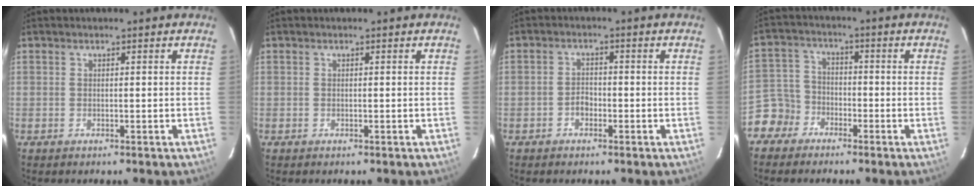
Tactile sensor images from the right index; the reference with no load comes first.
{"total": 0.0}
{"total": 2.2, "force": [-1.1, 1.6, 1.1], "torque": [-0.021, 0.008, -0.020]}
{"total": 6.3, "force": [-4.1, 4.8, 0.2], "torque": [-0.015, 0.028, -0.089]}